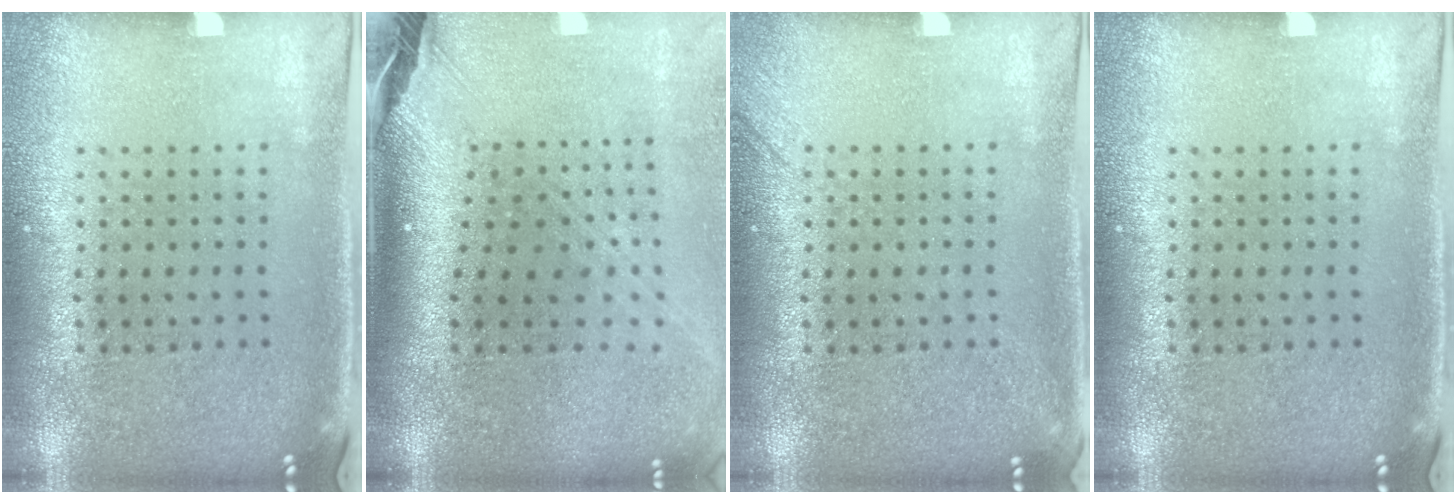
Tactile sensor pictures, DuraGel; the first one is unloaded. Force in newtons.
{"total": 2.9, "press": 2.0, "slide": 2.0}
{"total": 1.2, "press": 1.2, "slide": 0.2}
{"total": 0.0}